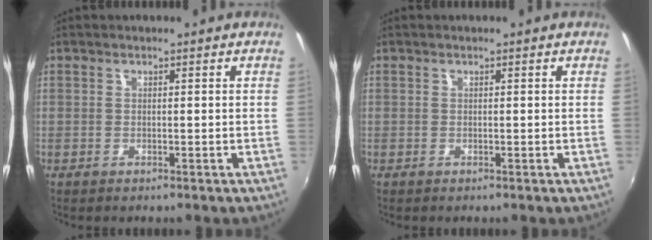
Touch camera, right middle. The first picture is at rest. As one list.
[{"total": 0.0}]